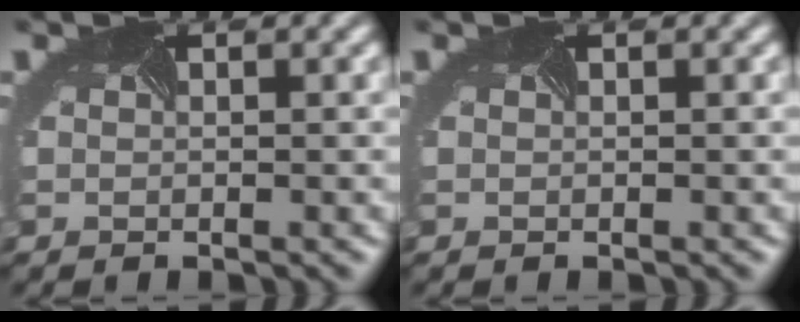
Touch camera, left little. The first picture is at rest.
{"total": 0.0}